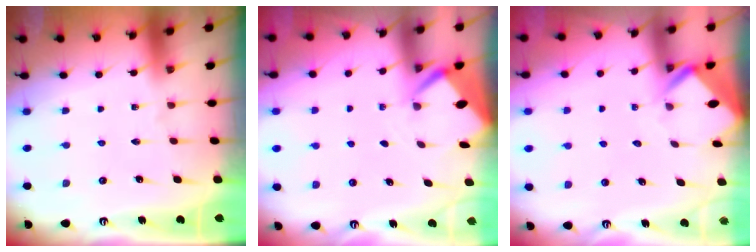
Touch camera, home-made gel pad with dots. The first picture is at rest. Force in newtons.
{"total": 2.6, "press": 2.6, "slide": 0.3}
{"total": 3.3, "press": 3.3, "slide": 0.2}